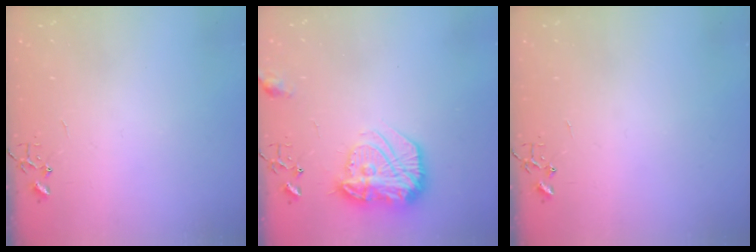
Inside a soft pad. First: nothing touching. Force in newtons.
{"total": 18.4, "press": 18.3, "slide": 1.4}
{"total": 0.0}